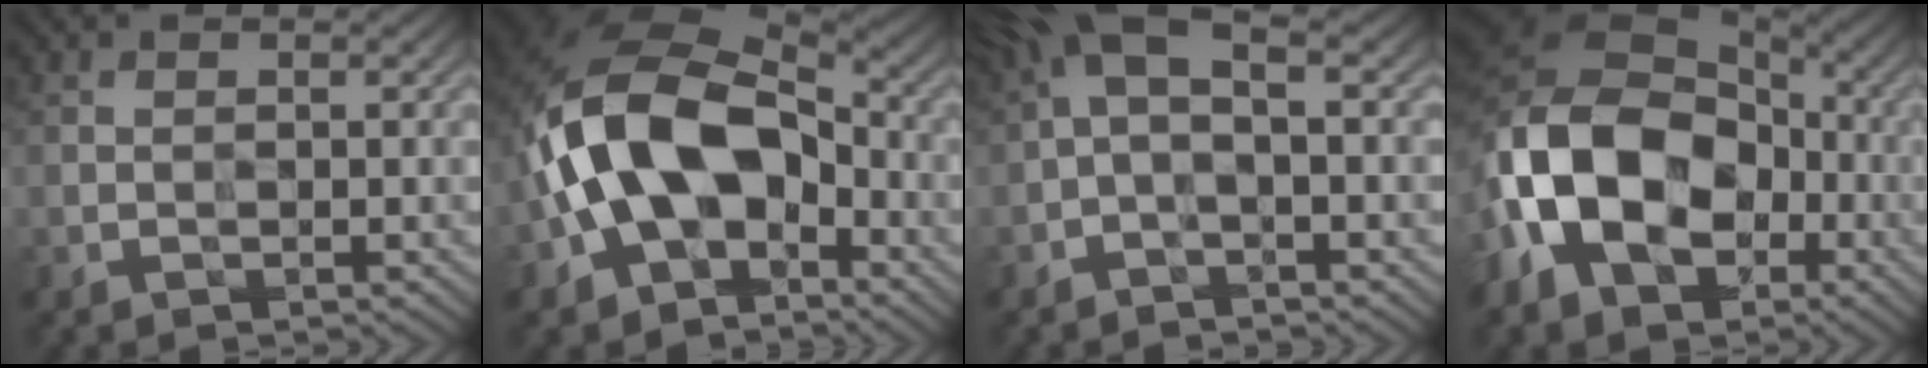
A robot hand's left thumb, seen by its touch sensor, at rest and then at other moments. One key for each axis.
{"total": 14.5, "fx": -2.8, "fy": 9.2, "fz": 10.8, "tx": -0.232, "ty": 0.004, "tz": -0.065}
{"total": 4.9, "fx": 0.4, "fy": 1.3, "fz": 4.7, "tx": -0.101, "ty": 0.033, "tz": -0.011}
{"total": 16.6, "fx": -4.6, "fy": 11.2, "fz": 11.3, "tx": -0.247, "ty": -0.007, "tz": -0.094}